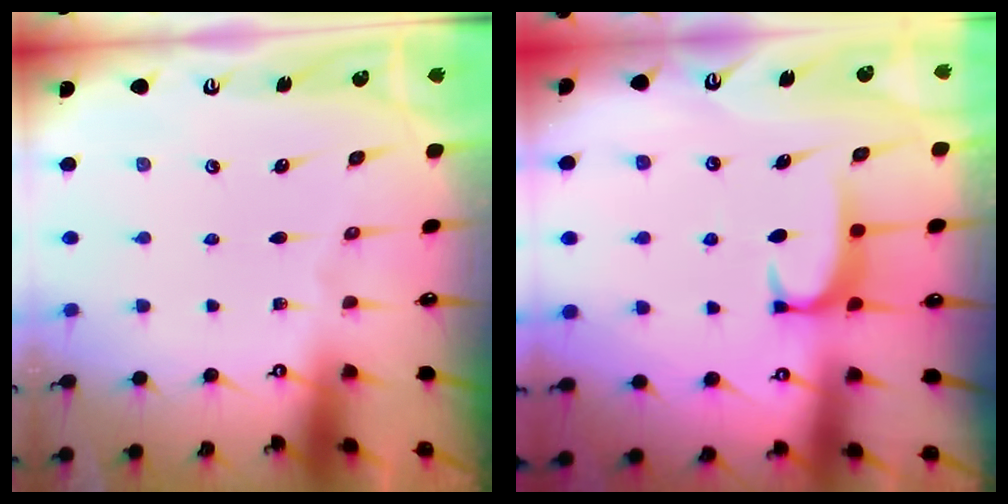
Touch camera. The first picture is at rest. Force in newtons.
{"total": 1.7, "press": 1.6, "slide": 0.5}